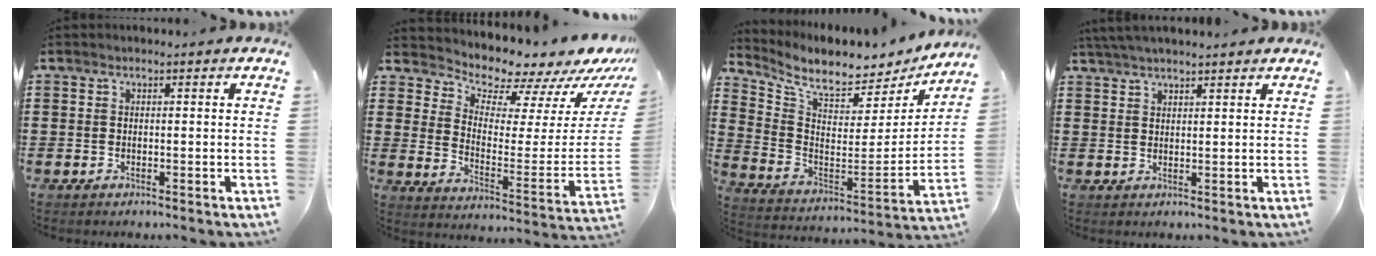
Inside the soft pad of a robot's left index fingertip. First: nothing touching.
{"total": 7.0, "force": [6.8, 1.6, 0.9], "torque": [-0.036, -0.076, 0.113]}
{"total": 7.7, "force": [6.9, 1.6, 3.0], "torque": [-0.089, -0.063, 0.115]}
{"total": 3.0, "force": [2.8, 0.1, 1.3], "torque": [-0.030, 0.002, 0.053]}